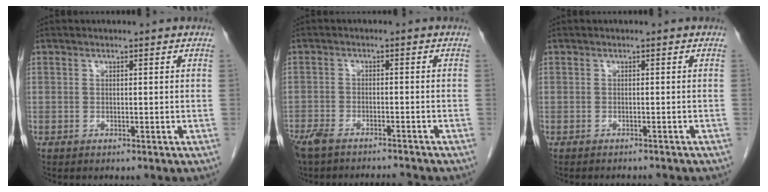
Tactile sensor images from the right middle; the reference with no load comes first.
{"total": 8.4, "force": [-7.6, 1.3, 3.3], "torque": [-0.058, -0.007, -0.123]}
{"total": 4.8, "force": [-4.5, 0.8, 1.4], "torque": [-0.014, -0.007, -0.050]}